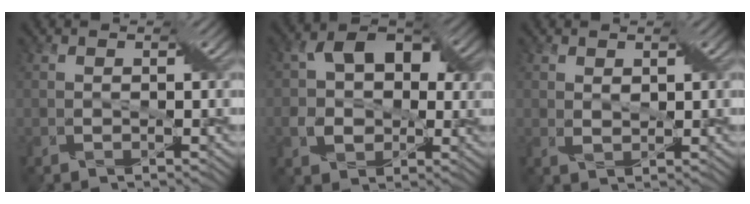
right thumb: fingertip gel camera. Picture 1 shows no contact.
{"total": 7.8, "force": [0.9, 5.8, 5.2], "torque": [-0.090, 0.009, 0.009]}
{"total": 1.3, "force": [0.7, 0.7, 0.8], "torque": [-0.021, -0.002, 0.018]}